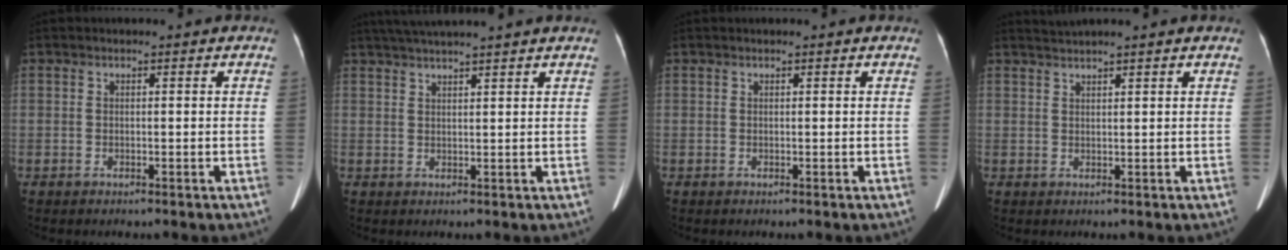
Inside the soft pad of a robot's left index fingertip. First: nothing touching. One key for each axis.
{"total": 9.5, "fx": 8.2, "fy": -1.1, "fz": 4.6, "tx": -0.077, "ty": 0.035, "tz": 0.115}
{"total": 1.1, "fx": 1.0, "fy": -0.1, "fz": 0.4, "tx": -0.010, "ty": 0.014, "tz": 0.018}
{"total": 4.5, "fx": 4.1, "fy": -0.7, "fz": 1.9, "tx": -0.029, "ty": 0.033, "tz": 0.066}